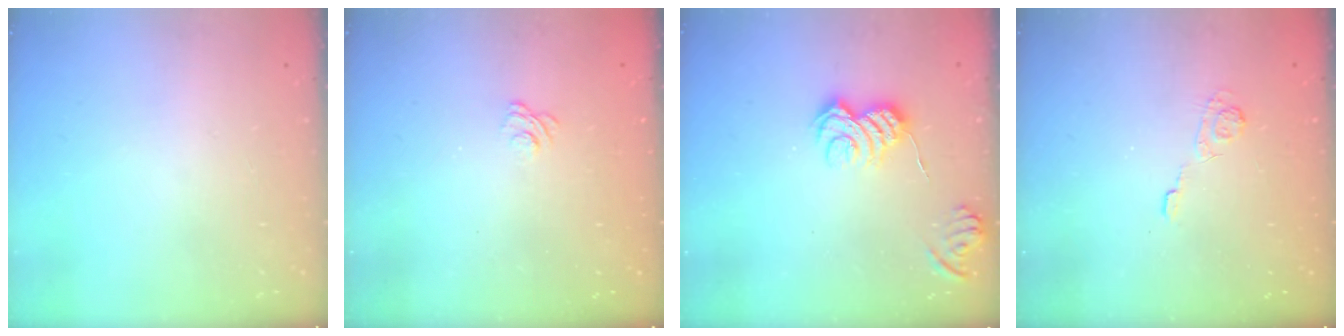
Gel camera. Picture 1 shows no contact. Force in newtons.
{"total": 2.1, "press": 1.8, "slide": 1.1}
{"total": 6.5, "press": 6.5, "slide": 0.5}
{"total": 3.7, "press": 3.3, "slide": 1.6}